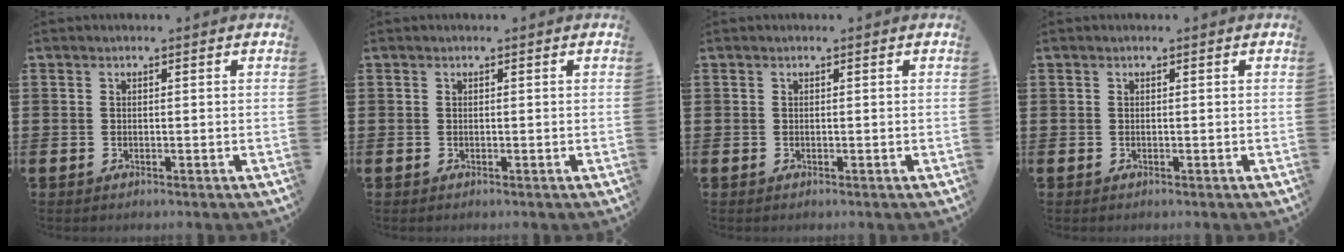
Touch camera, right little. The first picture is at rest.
{"total": 0.0}
{"total": 0.0}
{"total": 0.0}